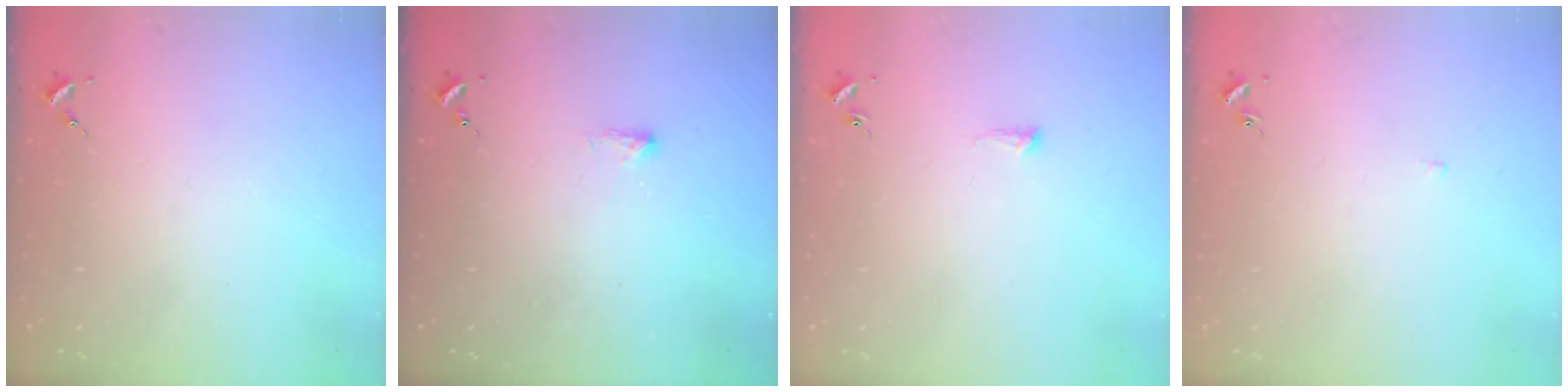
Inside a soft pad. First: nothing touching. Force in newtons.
{"total": 3.2, "press": 3.1, "slide": 0.8}
{"total": 3.5, "press": 3.4, "slide": 0.6}
{"total": 2.0, "press": 1.9, "slide": 0.4}